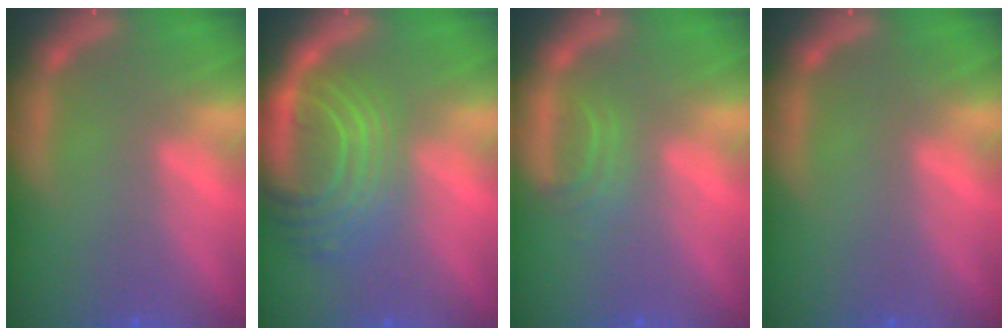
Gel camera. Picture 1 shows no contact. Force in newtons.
{"total": 9.5}
{"total": 1.9}
{"total": 0.0}